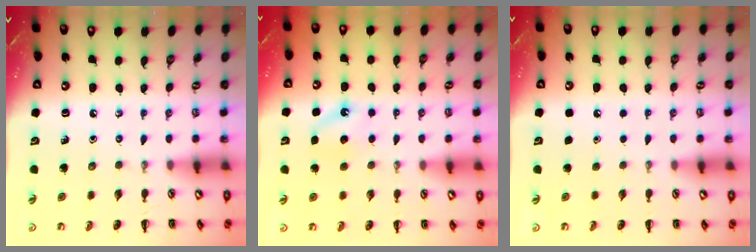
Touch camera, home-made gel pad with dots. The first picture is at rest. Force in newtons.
{"total": 6.0, "press": 5.7, "slide": 1.8}
{"total": 1.8, "press": 1.8, "slide": 0.1}